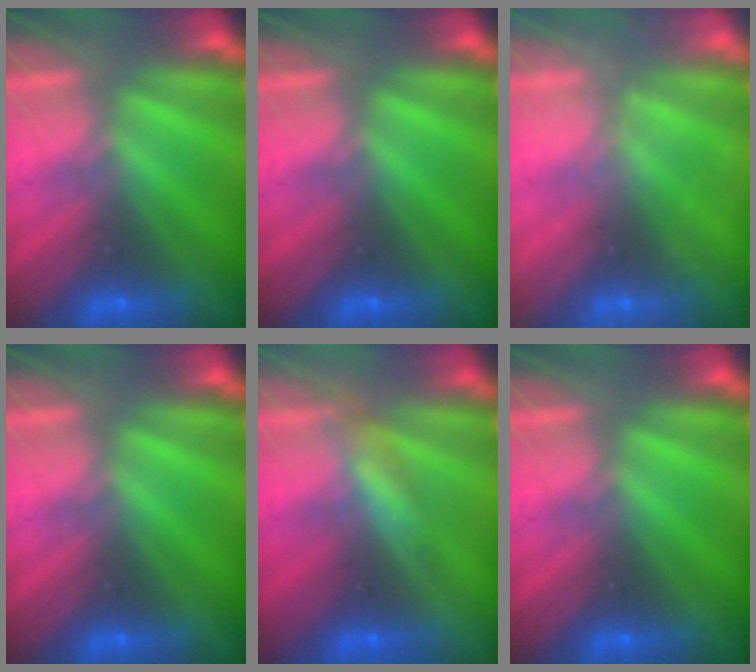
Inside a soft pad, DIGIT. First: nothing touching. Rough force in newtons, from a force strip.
{"total": 0.0}
{"total": 2.2}
{"total": 0.0}
{"total": 2.9}
{"total": 0.0}